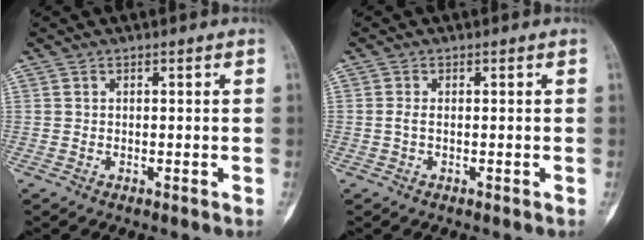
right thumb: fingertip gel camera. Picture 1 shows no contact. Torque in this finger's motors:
{"motor_torque": [-0.06, 0.13, 0.51, 0.02, -0.03]}